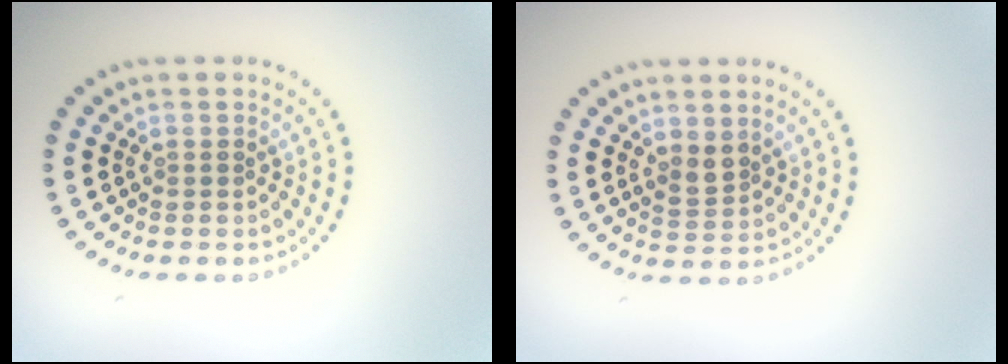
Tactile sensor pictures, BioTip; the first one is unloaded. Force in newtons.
{"total": 1.7, "press": 1.4, "slide": 0.9}